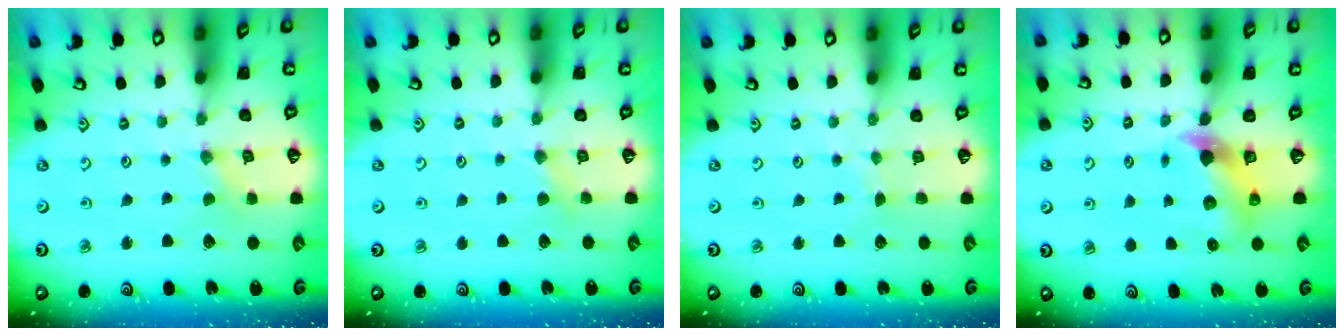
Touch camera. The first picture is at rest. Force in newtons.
{"total": 2.8, "press": 2.8, "slide": 0.4}
{"total": 1.1, "press": 1.1, "slide": 0.2}
{"total": 5.9, "press": 5.8, "slide": 0.7}